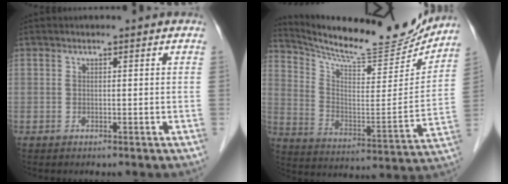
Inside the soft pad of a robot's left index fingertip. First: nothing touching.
{"total": 20.7, "force": [19.3, 3.0, 6.7], "torque": [-0.121, -0.050, 0.285]}